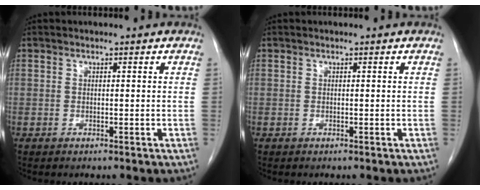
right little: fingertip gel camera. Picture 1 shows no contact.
{"total": 0.0}